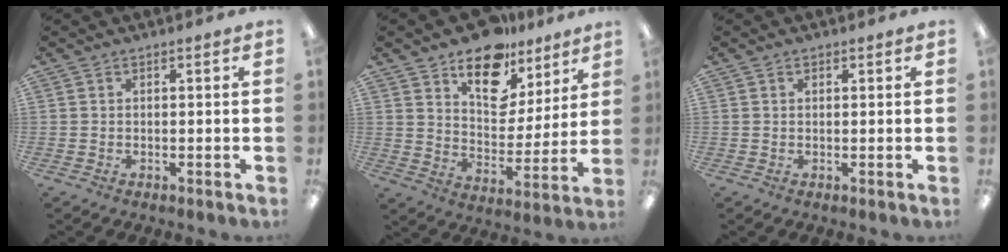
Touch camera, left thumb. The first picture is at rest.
{"total": 15.1, "force": [10.9, 8.4, 6.1], "torque": [-0.101, -0.069, 0.199]}
{"total": 0.7, "force": [0.3, 0.5, 0.3], "torque": [0.002, -0.001, 0.004]}